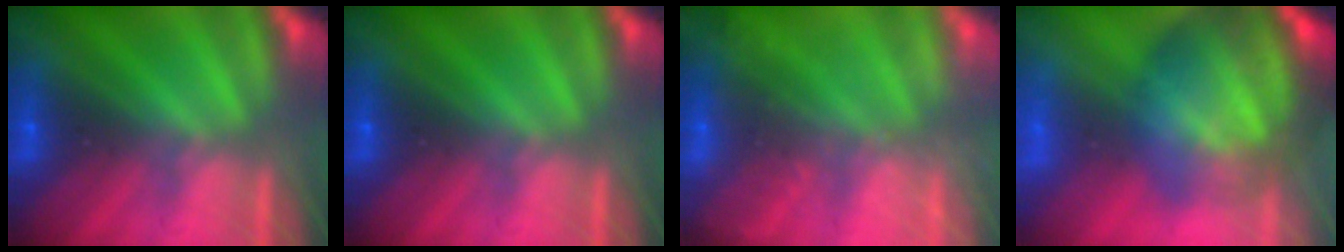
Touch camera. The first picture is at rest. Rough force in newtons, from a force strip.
{"total": 0.0}
{"total": 2.4}
{"total": 11.3}